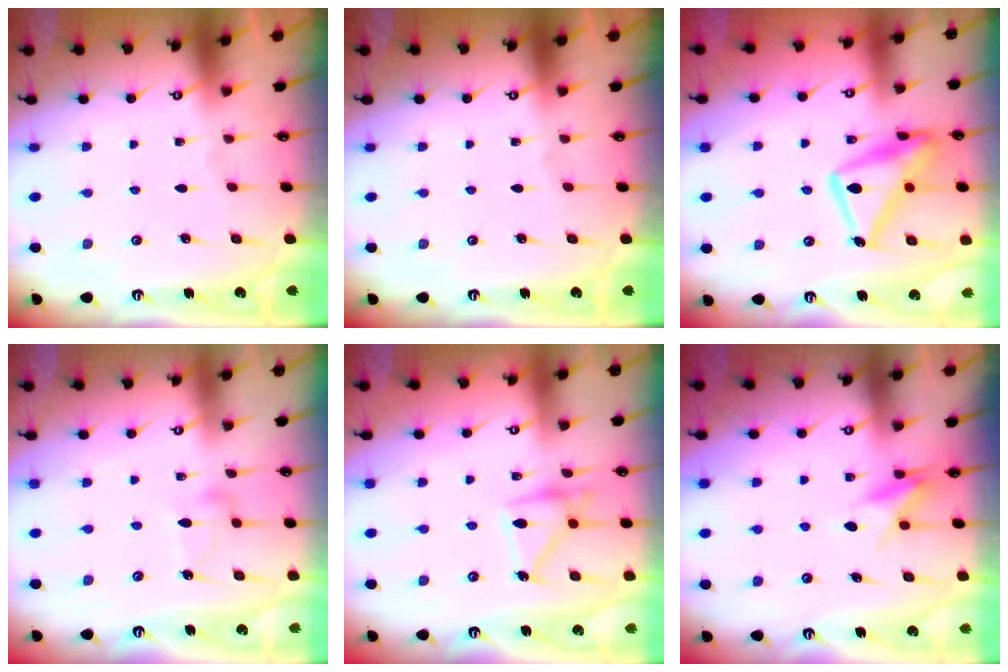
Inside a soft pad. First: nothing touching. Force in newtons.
{"total": 0.0}
{"total": 18.5, "press": 18.5, "slide": 1.5}
{"total": 8.4, "press": 8.4, "slide": 0.1}
{"total": 16.1, "press": 16.1, "slide": 0.8}
{"total": 7.6, "press": 7.6, "slide": 0.9}